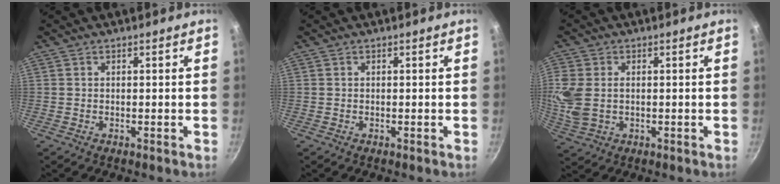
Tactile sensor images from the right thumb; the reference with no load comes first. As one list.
[{"total": 0.0}, {"total": 8.0, "force": [0.2, 5.6, 5.7], "torque": [-0.131, -0.002, 0.006]}]